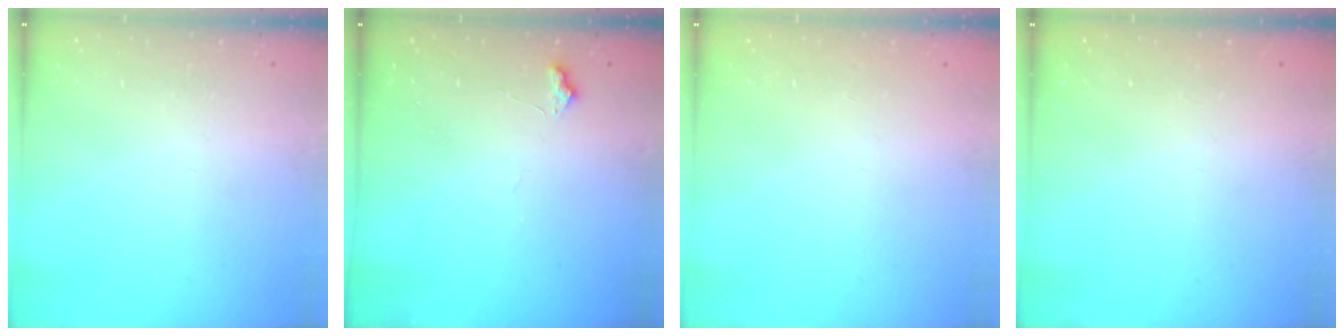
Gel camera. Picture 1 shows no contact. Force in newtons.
{"total": 5.3, "press": 5.3, "slide": 0.6}
{"total": 1.1, "press": 1.0, "slide": 0.1}
{"total": 1.0, "press": 1.0, "slide": 0.2}